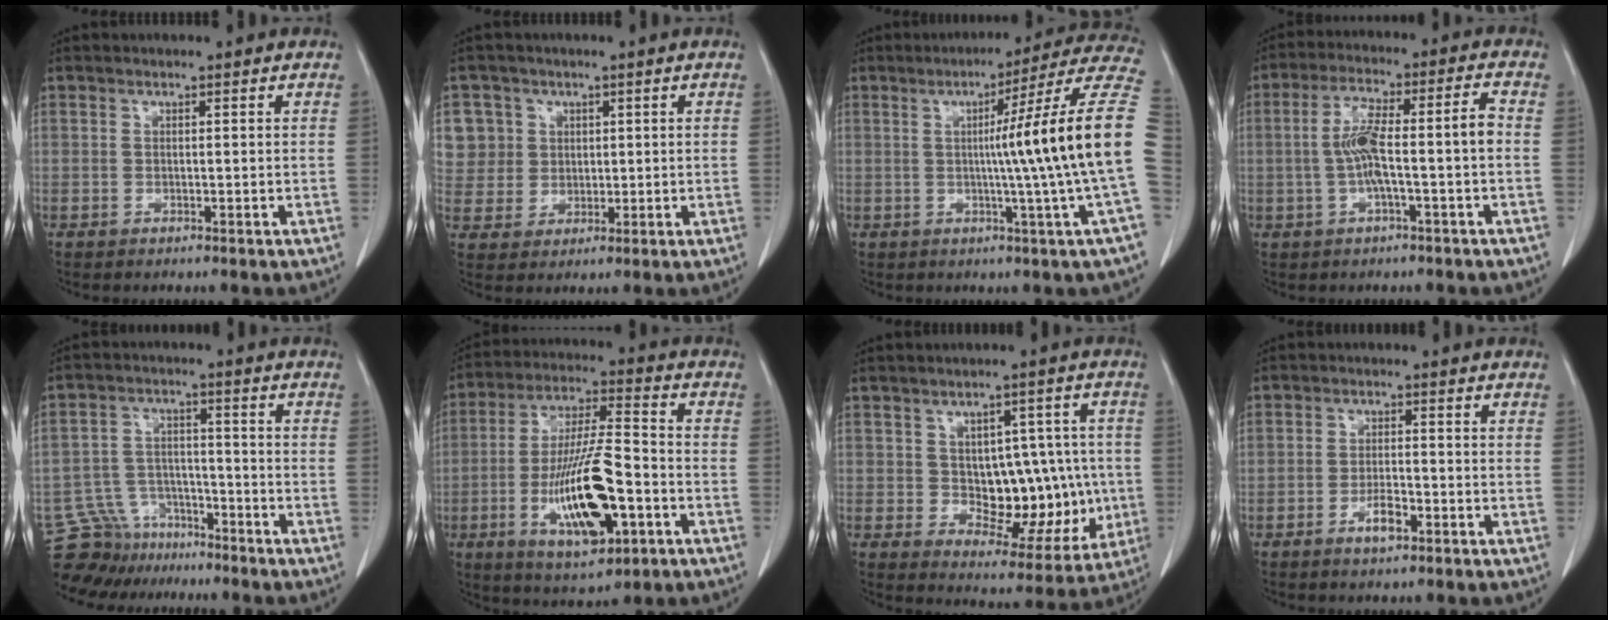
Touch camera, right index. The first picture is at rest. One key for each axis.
{"total": 7.3, "fx": 2.5, "fy": 6.9, "fz": 0.3, "tx": 0.002, "ty": 0.019, "tz": 0.057}
{"total": 17.3, "fx": -0.2, "fy": -3.3, "fz": 17.0, "tx": -0.202, "ty": 0.003, "tz": -0.015}
{"total": 9.2, "fx": -1.1, "fy": 1.0, "fz": 9.1, "tx": -0.174, "ty": 0.032, "tz": -0.020}
{"total": 9.6, "fx": -8.4, "fy": 4.7, "fz": 0.1, "tx": -0.010, "ty": 0.033, "tz": -0.143}
{"total": 16.4, "fx": -5.1, "fy": 4.1, "fz": 15.1, "tx": -0.288, "ty": -0.006, "tz": -0.081}
{"total": 13.1, "fx": -0.5, "fy": 7.4, "fz": 10.8, "tx": -0.128, "ty": 0.025, "tz": 0.016}
{"total": 3.3, "fx": -1.8, "fy": 1.0, "fz": 2.6, "tx": -0.046, "ty": 0.002, "tz": -0.032}